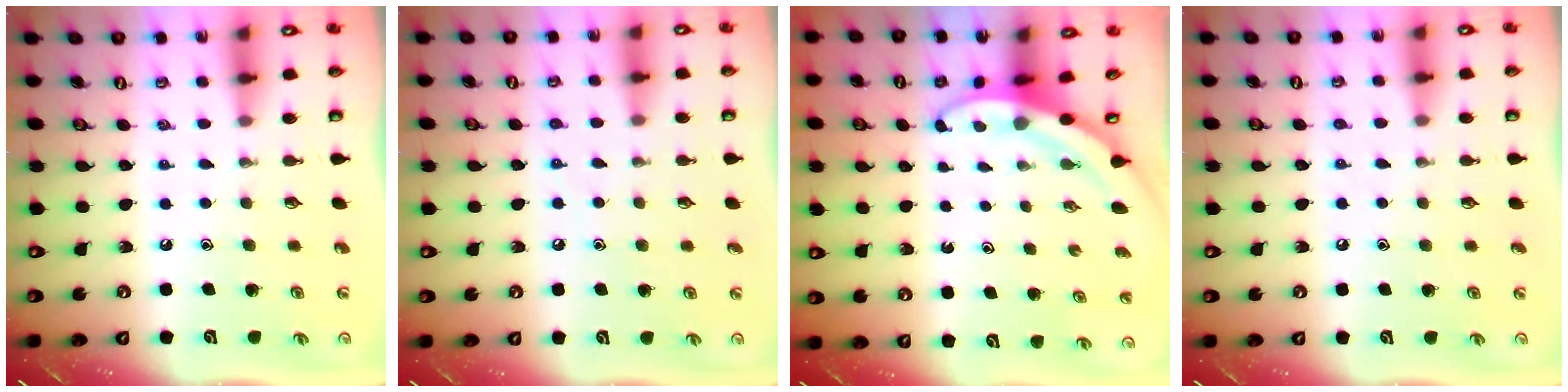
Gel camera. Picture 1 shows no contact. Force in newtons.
{"total": 5.7, "press": 5.7, "slide": 0.6}
{"total": 3.3, "press": 3.3, "slide": 0.1}
{"total": 3.4, "press": 3.4, "slide": 0.5}